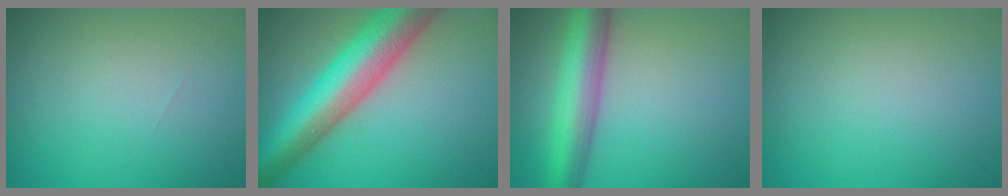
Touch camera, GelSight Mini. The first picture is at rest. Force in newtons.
{"total": 9.9, "press": 9.9, "slide": 0.4}
{"total": 7.1, "press": 7.1, "slide": 0.2}
{"total": 0.0}